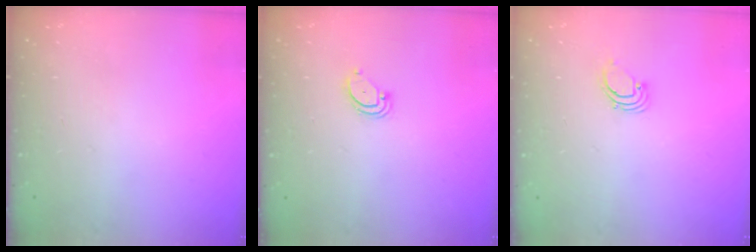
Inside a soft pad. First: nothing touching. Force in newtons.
{"total": 2.9, "press": 2.9, "slide": 0.2}
{"total": 1.9, "press": 1.9, "slide": 0.1}